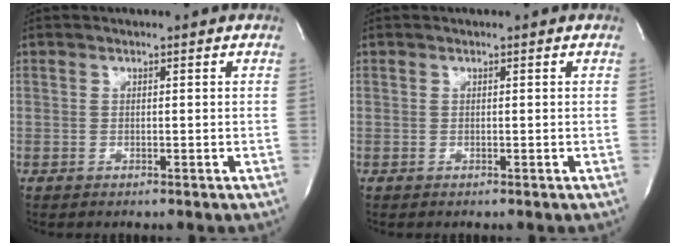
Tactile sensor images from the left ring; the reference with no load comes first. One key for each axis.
{"total": 0.0}